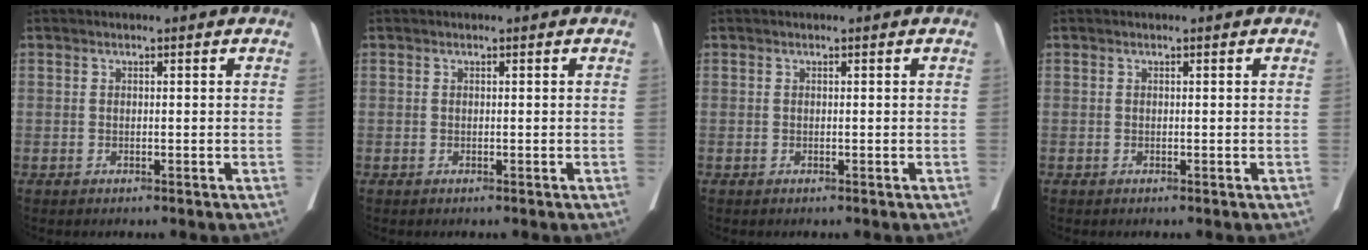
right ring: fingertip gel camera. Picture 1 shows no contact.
{"total": 0.0}
{"total": 0.0}
{"total": 0.0}